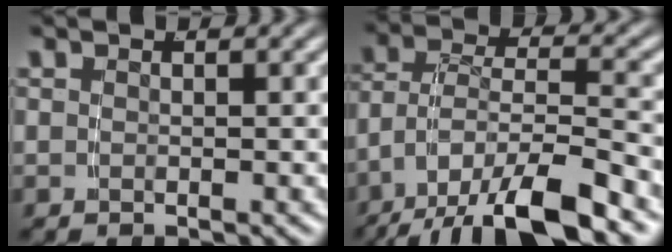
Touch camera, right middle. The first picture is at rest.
{"total": 7.5, "force": [-3.7, 3.5, 5.5], "torque": [-0.106, -0.032, -0.046]}